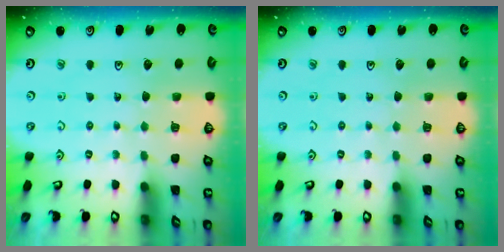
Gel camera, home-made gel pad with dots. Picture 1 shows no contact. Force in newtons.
{"total": 0.0}